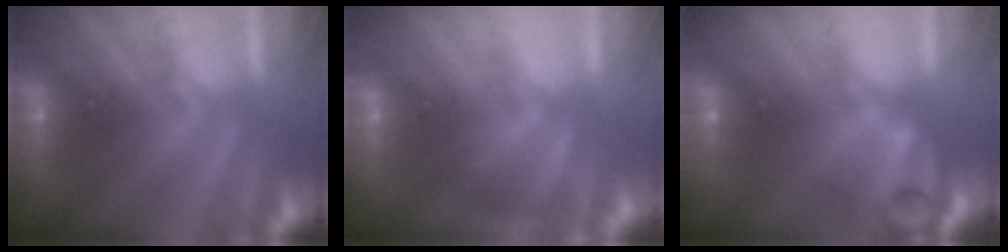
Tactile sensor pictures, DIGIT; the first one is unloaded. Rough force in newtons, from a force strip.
{"total": 2.6}
{"total": 8.6}